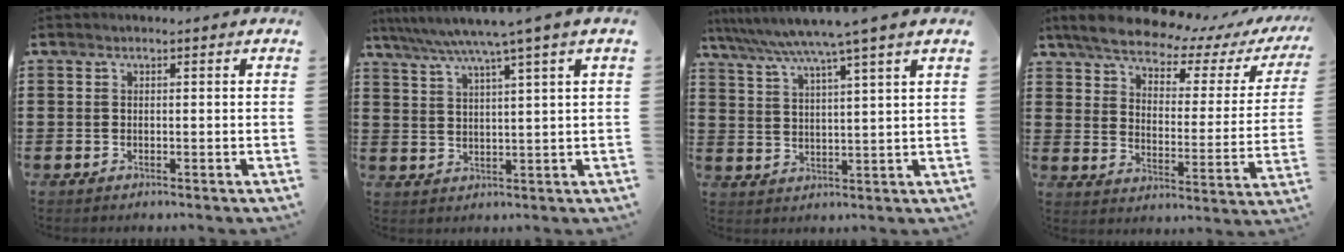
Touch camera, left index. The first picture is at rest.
{"total": 5.6, "force": [4.1, -1.1, 3.6], "torque": [-0.084, -0.022, 0.065]}
{"total": 6.4, "force": [5.2, -1.5, 3.4], "torque": [-0.084, -0.030, 0.084]}
{"total": 6.2, "force": [5.6, 1.4, 2.5], "torque": [-0.079, -0.032, 0.093]}